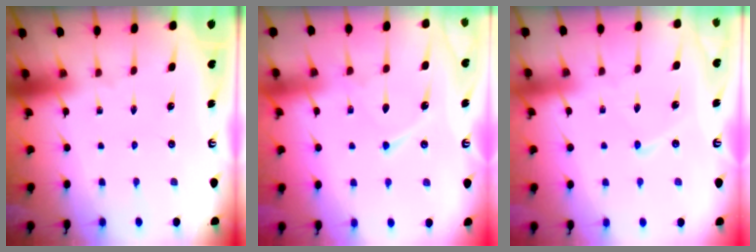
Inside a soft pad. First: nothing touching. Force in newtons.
{"total": 10.1, "press": 10.0, "slide": 0.9}
{"total": 4.7, "press": 4.6, "slide": 0.4}